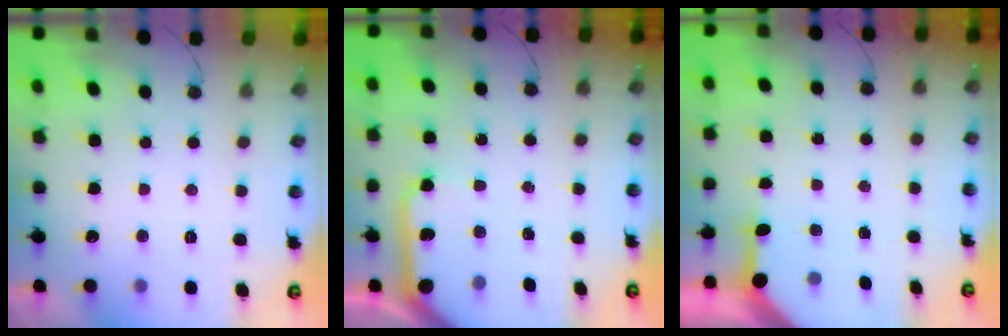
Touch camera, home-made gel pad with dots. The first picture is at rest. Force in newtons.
{"total": 10.3, "press": 10.3, "slide": 1.0}
{"total": 3.3, "press": 3.3, "slide": 0.4}